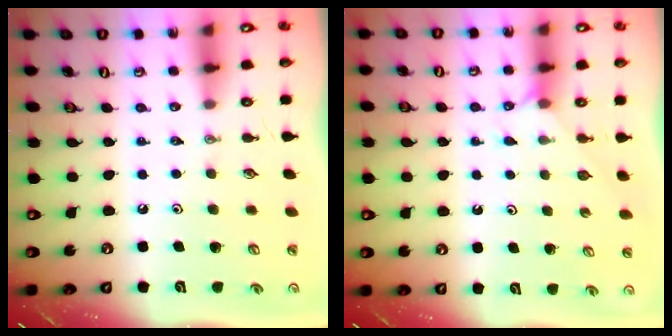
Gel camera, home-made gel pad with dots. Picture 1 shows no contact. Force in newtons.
{"total": 4.4, "press": 4.4, "slide": 0.4}